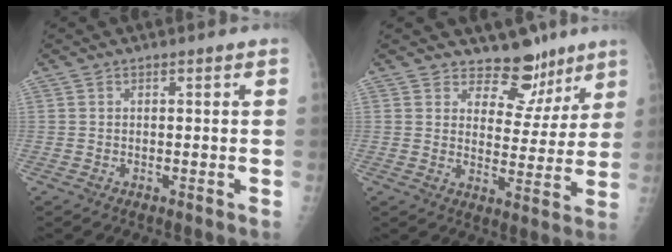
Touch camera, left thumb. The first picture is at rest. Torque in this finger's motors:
{"motor_torque": [-0.08, 0.13, -0.01, -0.09, -0.02]}